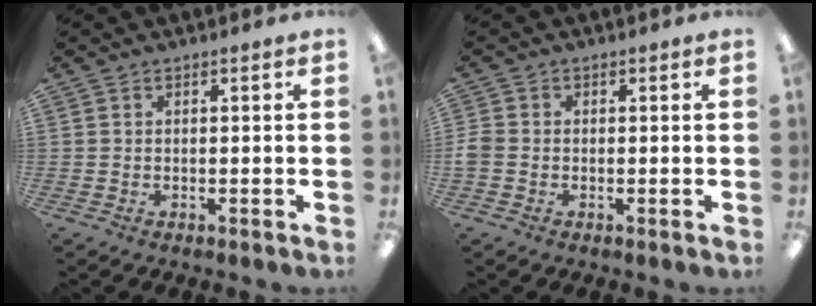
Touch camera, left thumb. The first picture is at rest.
{"total": 2.4, "force": [-0.7, 1.9, 1.3], "torque": [-0.027, 0.004, -0.014]}